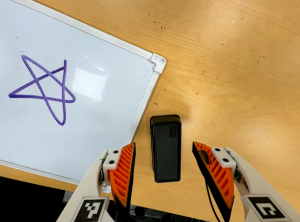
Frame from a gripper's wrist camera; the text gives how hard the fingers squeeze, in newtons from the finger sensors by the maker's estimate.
{"total": 0.0}